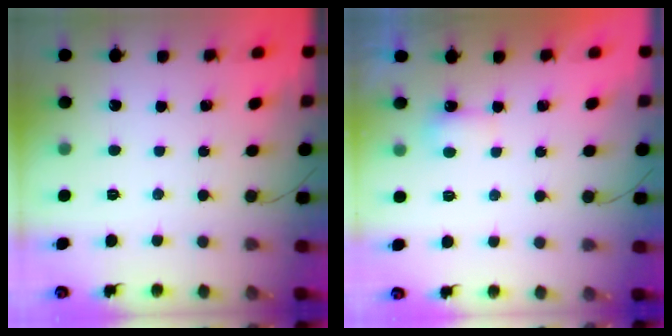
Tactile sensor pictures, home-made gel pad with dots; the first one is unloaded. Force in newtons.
{"total": 3.0, "press": 2.9, "slide": 0.8}